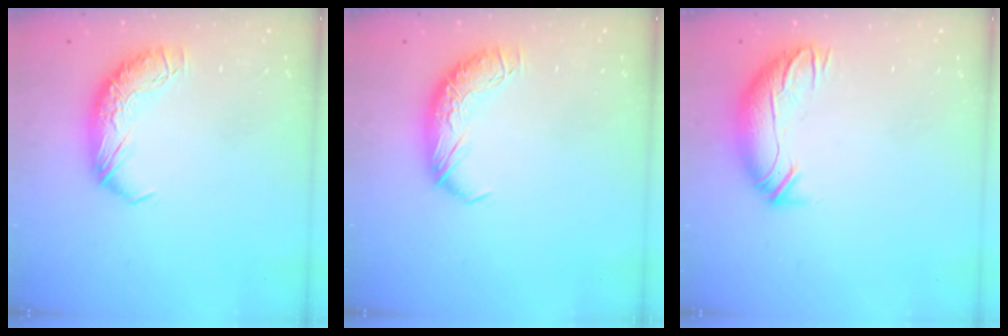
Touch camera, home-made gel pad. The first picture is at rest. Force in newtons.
{"total": 0.0}
{"total": 3.5, "press": 2.3, "slide": 2.6}